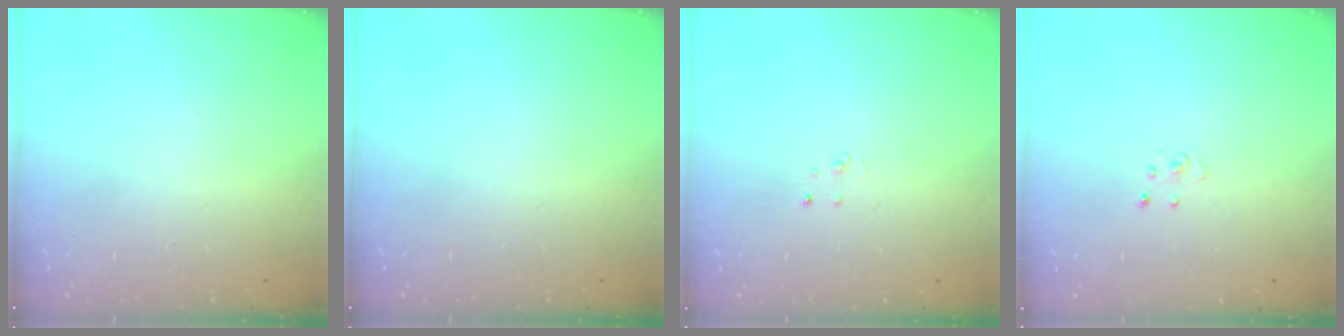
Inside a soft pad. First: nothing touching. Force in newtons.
{"total": 0.0}
{"total": 2.6, "press": 2.6, "slide": 0.2}
{"total": 2.5, "press": 2.5, "slide": 0.3}